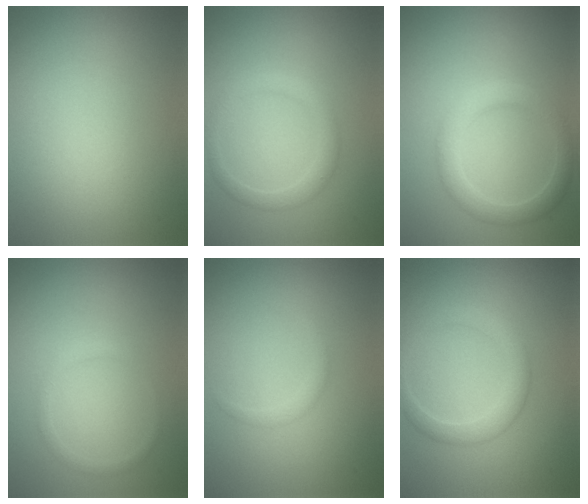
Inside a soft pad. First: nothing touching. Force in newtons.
{"total": 1.9, "press": 1.9, "slide": 0.1}
{"total": 2.8, "press": 2.8, "slide": 0.0}
{"total": 0.9, "press": 0.9, "slide": 0.1}
{"total": 0.8, "press": 0.8, "slide": 0.1}
{"total": 2.6, "press": 2.5, "slide": 0.2}